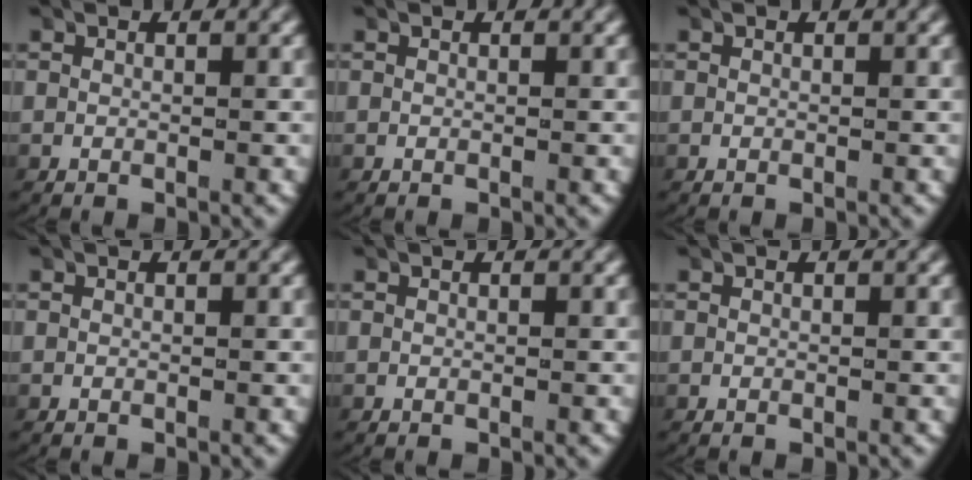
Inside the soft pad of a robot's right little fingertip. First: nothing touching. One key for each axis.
{"total": 0.0}
{"total": 0.0}
{"total": 0.0}
{"total": 0.0}
{"total": 0.0}